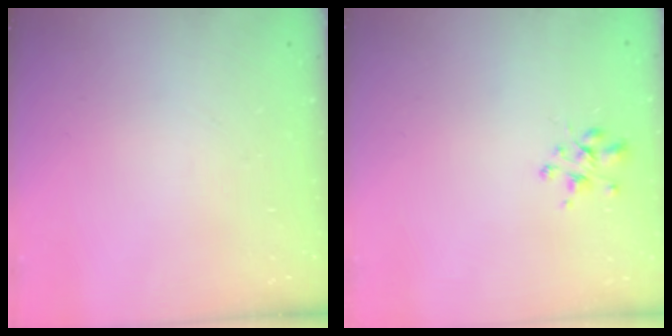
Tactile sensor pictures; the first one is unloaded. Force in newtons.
{"total": 2.5, "press": 2.5, "slide": 0.5}